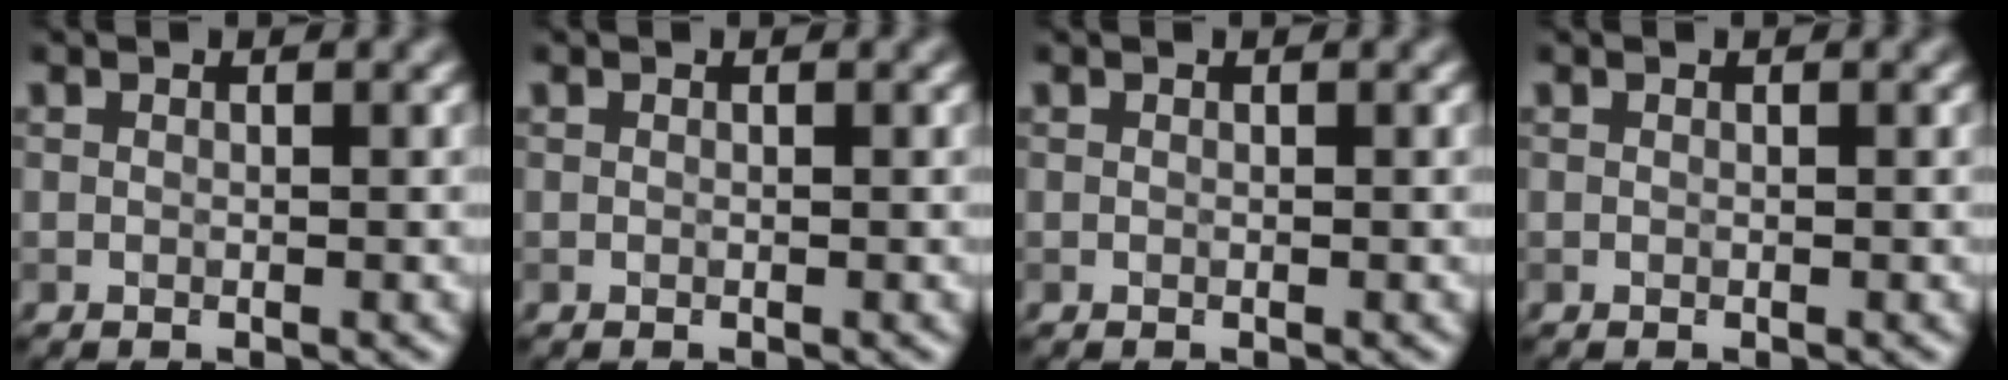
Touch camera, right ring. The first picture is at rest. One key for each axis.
{"total": 0.0}
{"total": 0.0}
{"total": 0.0}